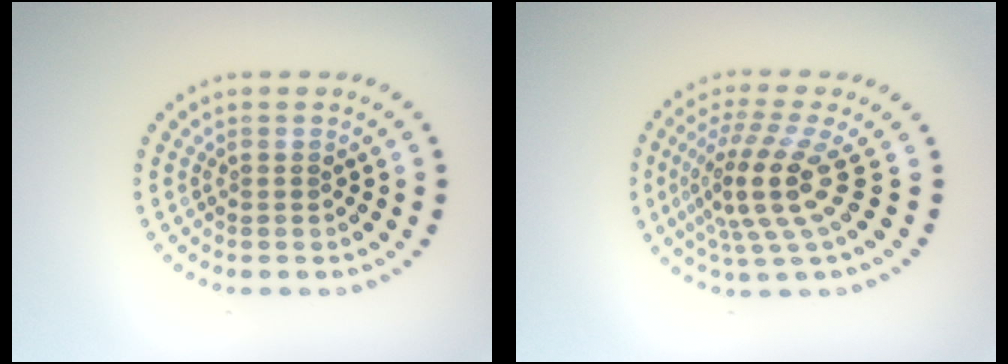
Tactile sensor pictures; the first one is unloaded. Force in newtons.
{"total": 5.0, "press": 3.5, "slide": 3.6}